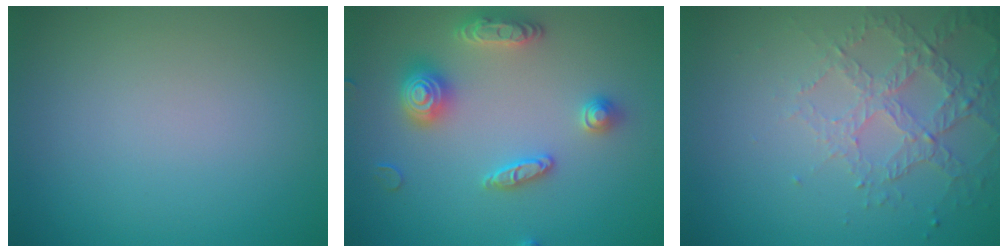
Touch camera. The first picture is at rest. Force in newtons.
{"total": 3.8, "press": 3.7, "slide": 0.6}
{"total": 3.4, "press": 2.9, "slide": 1.8}